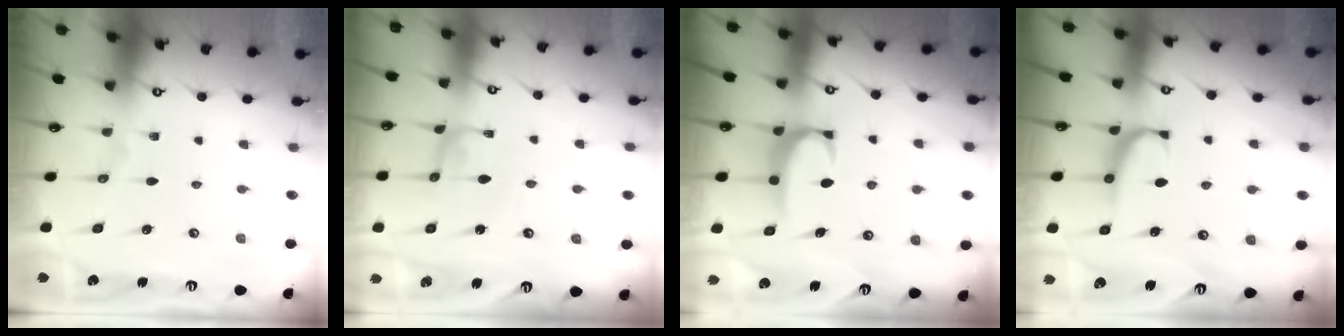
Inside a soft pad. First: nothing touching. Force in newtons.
{"total": 2.2, "press": 2.2, "slide": 0.1}
{"total": 1.8, "press": 1.7, "slide": 0.5}
{"total": 0.7, "press": 0.0, "slide": 0.7}